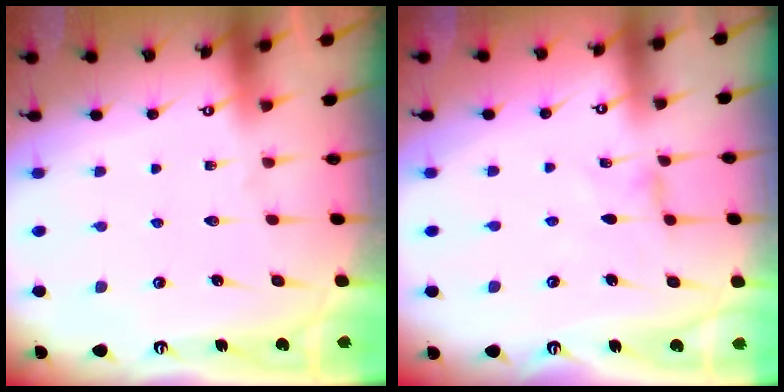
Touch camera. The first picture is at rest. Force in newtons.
{"total": 0.6, "press": 0.5, "slide": 0.2}